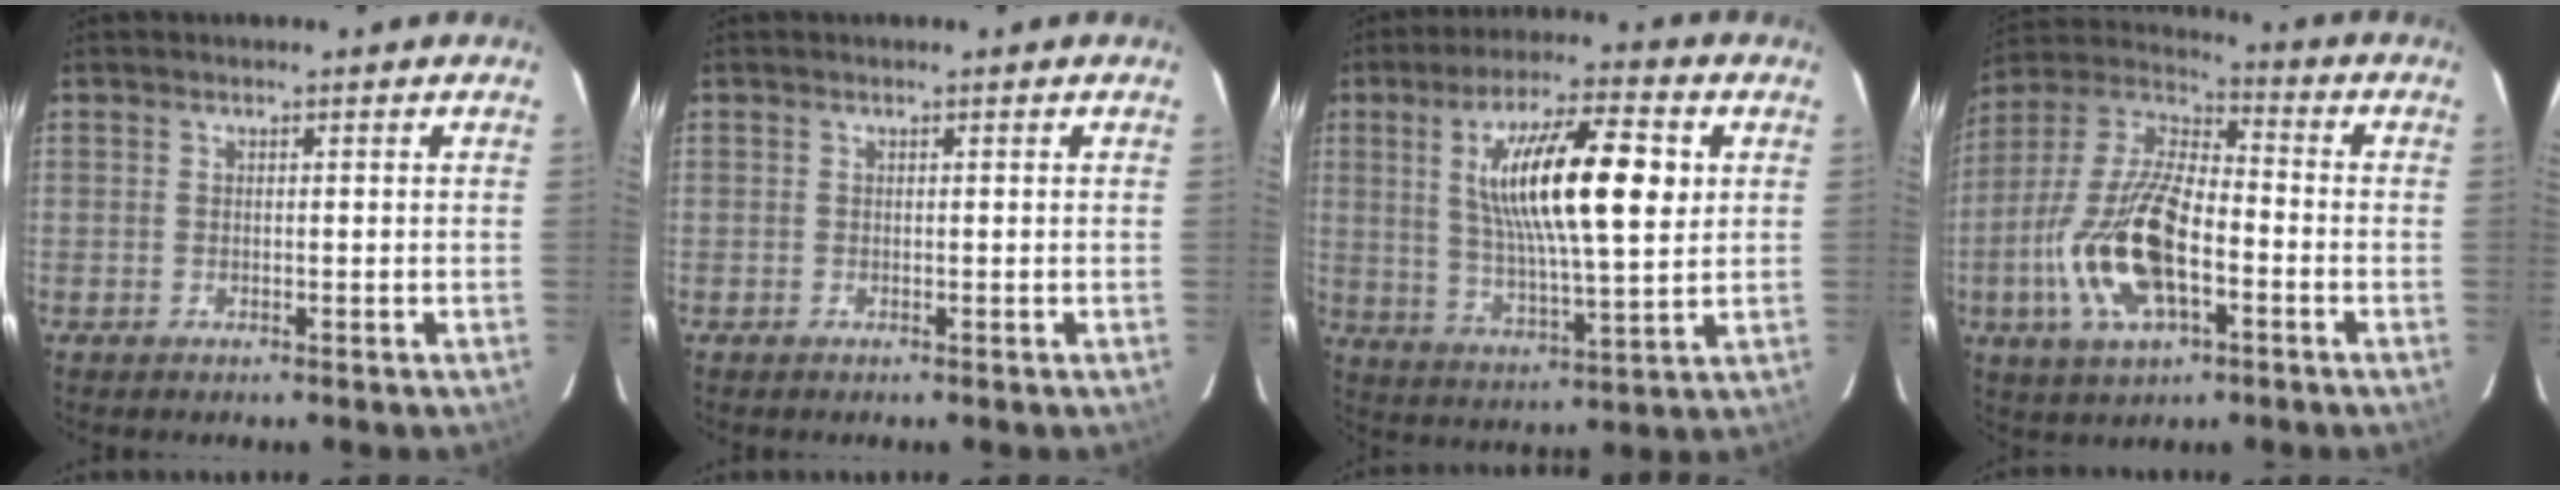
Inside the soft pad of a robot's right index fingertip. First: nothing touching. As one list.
[{"total": 0.0}, {"total": 17.8, "force": [4.3, 4.2, 16.8], "torque": [-0.292, 0.012, 0.078]}, {"total": 18.6, "force": [-5.5, 8.2, 15.7], "torque": [-0.333, -0.005, -0.104]}]